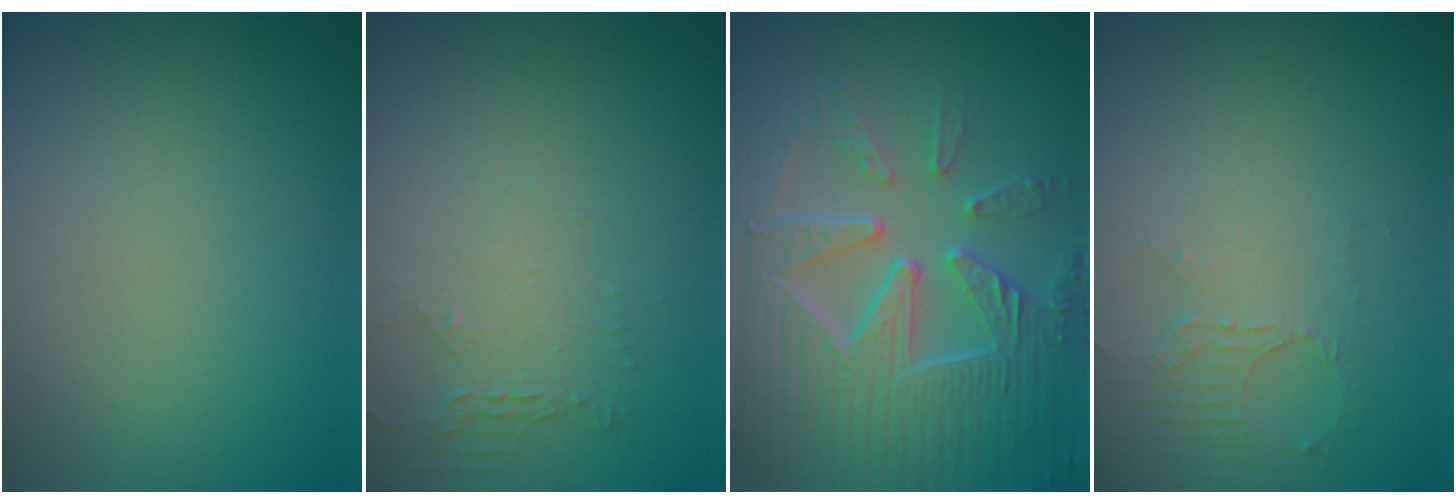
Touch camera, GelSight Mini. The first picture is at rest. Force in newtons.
{"total": 2.2, "press": 1.7, "slide": 1.4}
{"total": 9.6, "press": 6.5, "slide": 7.1}
{"total": 2.5, "press": 1.8, "slide": 1.7}